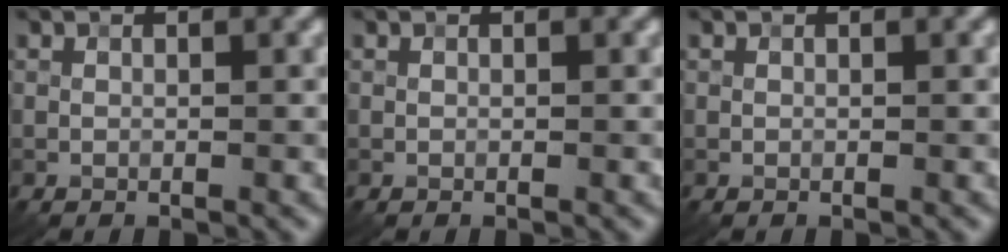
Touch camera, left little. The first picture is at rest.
{"total": 0.0}
{"total": 0.0}